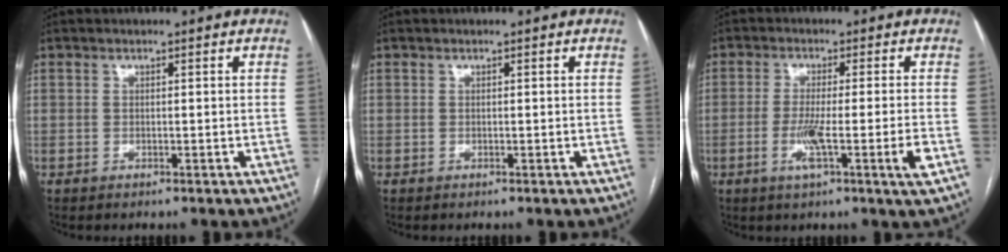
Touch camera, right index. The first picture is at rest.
{"total": 0.0}
{"total": 7.6, "force": [-2.4, -0.8, 7.1], "torque": [-0.128, -0.018, -0.044]}